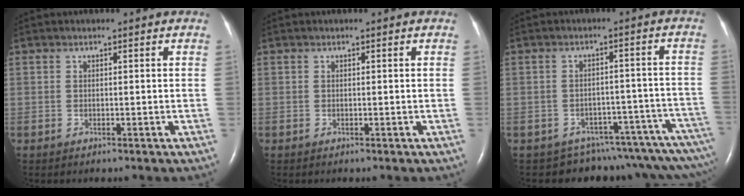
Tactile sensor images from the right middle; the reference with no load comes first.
{"total": 0.0}
{"total": 14.4, "force": [-13.9, 2.4, 3.0], "torque": [0.009, 0.040, -0.155]}